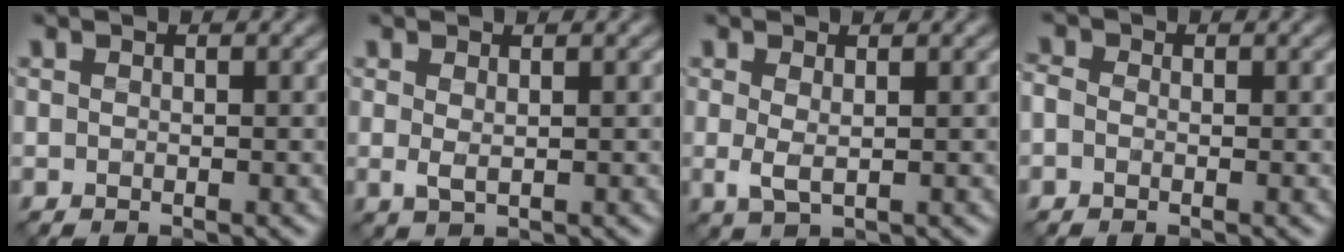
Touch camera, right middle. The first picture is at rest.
{"total": 1.1, "force": [0.3, 0.4, 1.0], "torque": [-0.023, 0.003, 0.006]}
{"total": 1.7, "force": [0.3, 0.7, 1.6], "torque": [-0.037, 0.002, 0.004]}
{"total": 0.9, "force": [-0.4, 0.7, 0.4], "torque": [-0.014, 0.004, -0.011]}